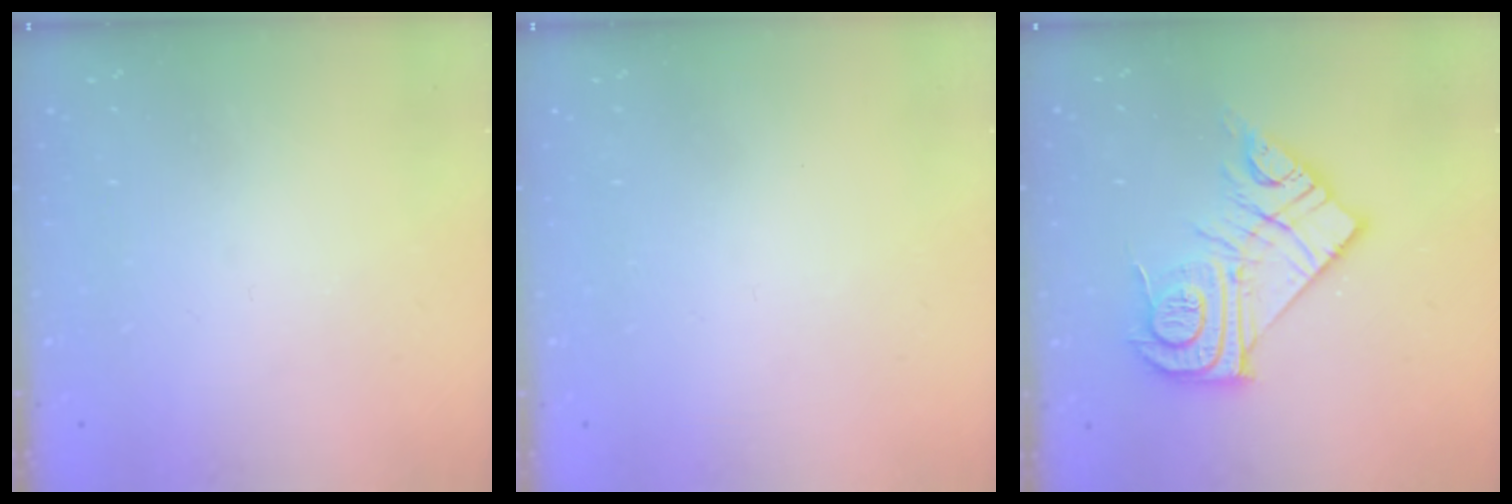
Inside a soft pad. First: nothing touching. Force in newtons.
{"total": 1.6, "press": 1.6, "slide": 0.1}
{"total": 16.9, "press": 16.9, "slide": 1.5}